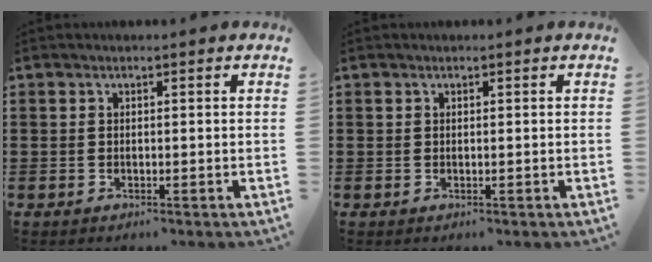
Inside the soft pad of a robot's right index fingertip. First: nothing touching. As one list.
[{"total": 0.0}]